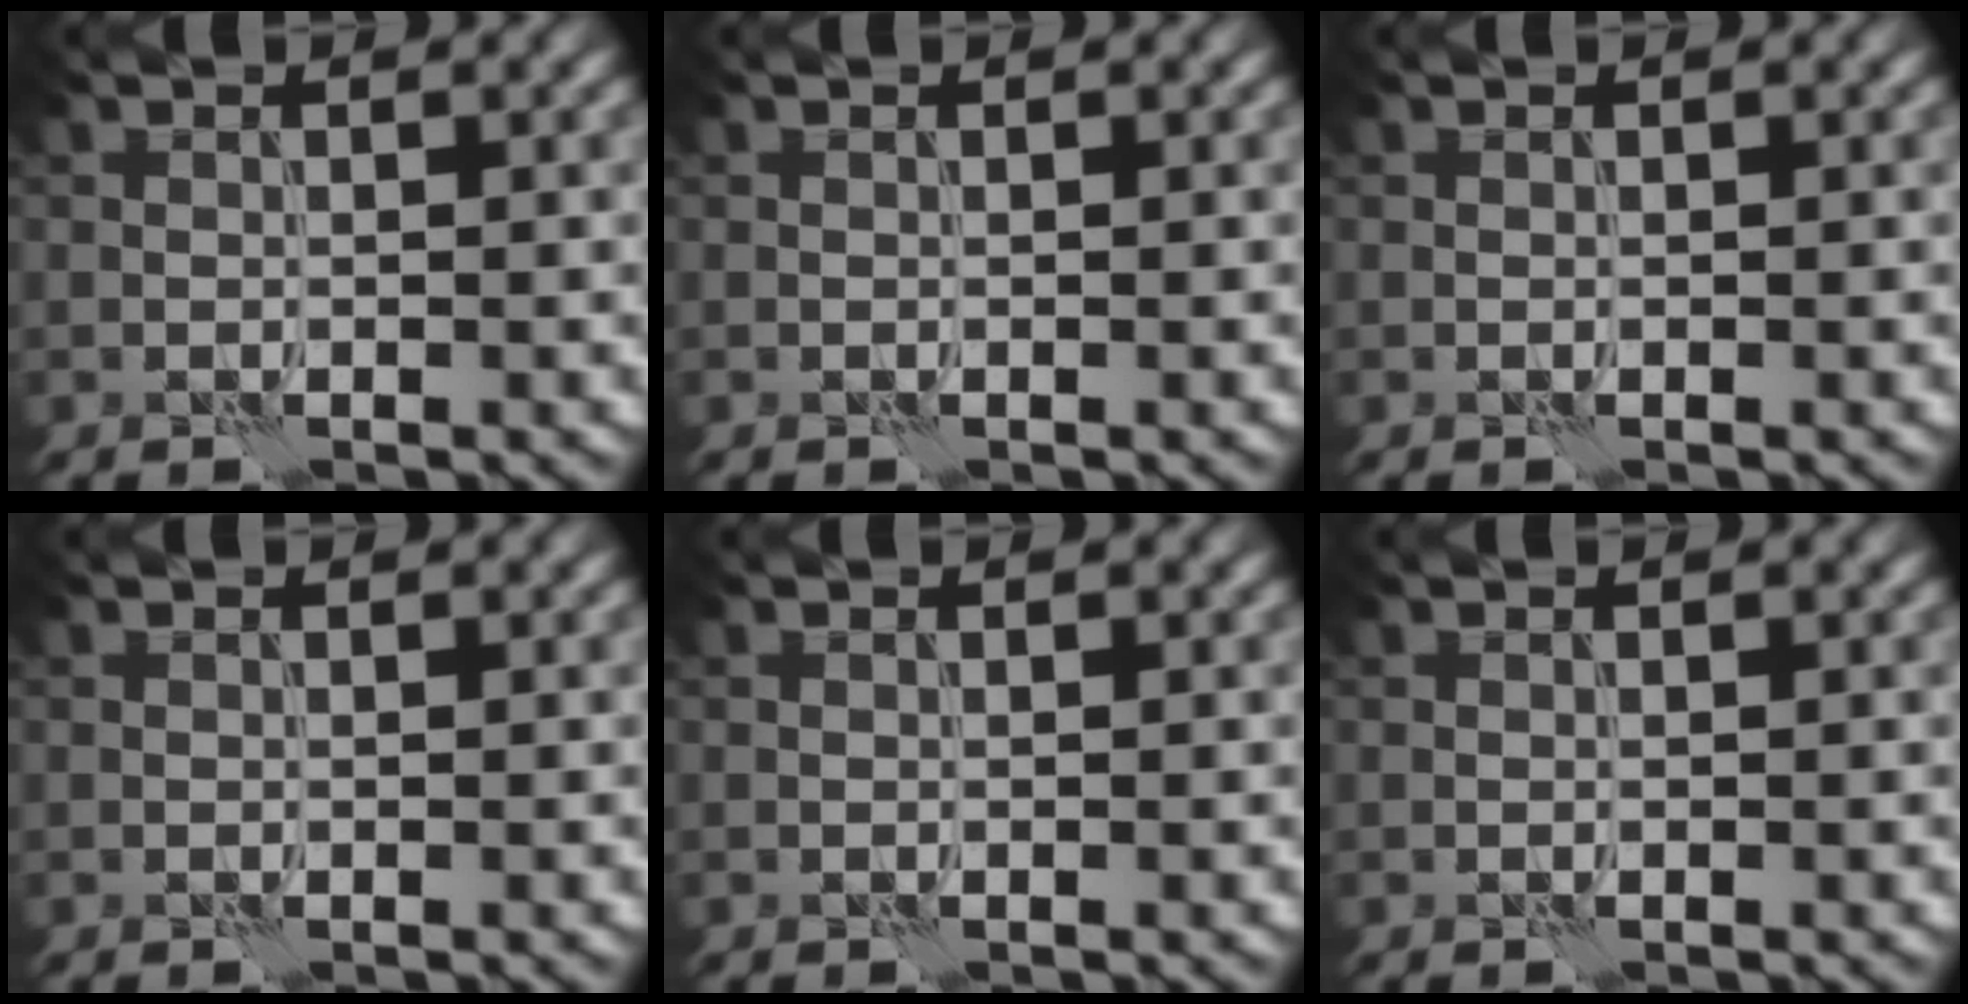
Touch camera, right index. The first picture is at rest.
{"total": 0.0}
{"total": 0.0}
{"total": 0.0}
{"total": 0.0}
{"total": 0.0}